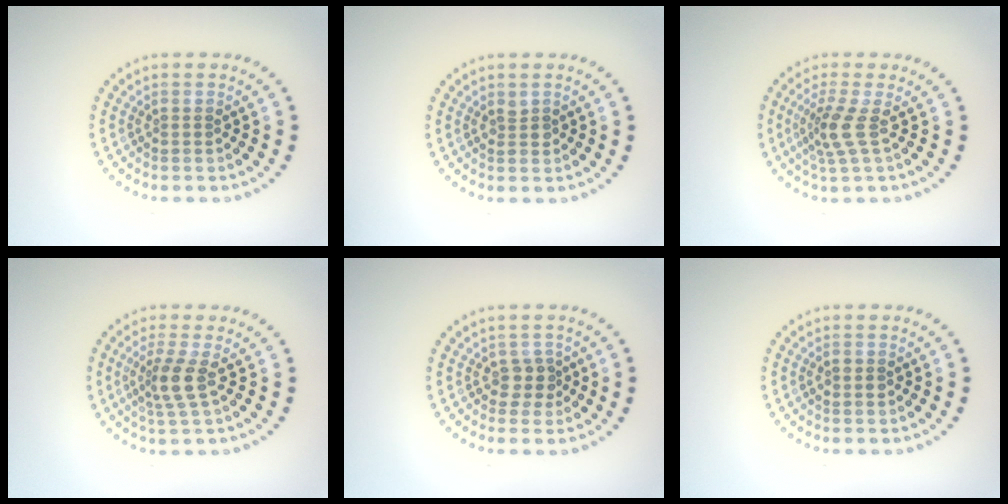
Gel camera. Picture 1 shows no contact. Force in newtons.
{"total": 0.8, "press": 0.7, "slide": 0.1}
{"total": 2.7, "press": 2.0, "slide": 1.8}
{"total": 2.7, "press": 2.1, "slide": 1.8}
{"total": 1.7, "press": 1.4, "slide": 0.9}
{"total": 1.3, "press": 1.2, "slide": 0.1}